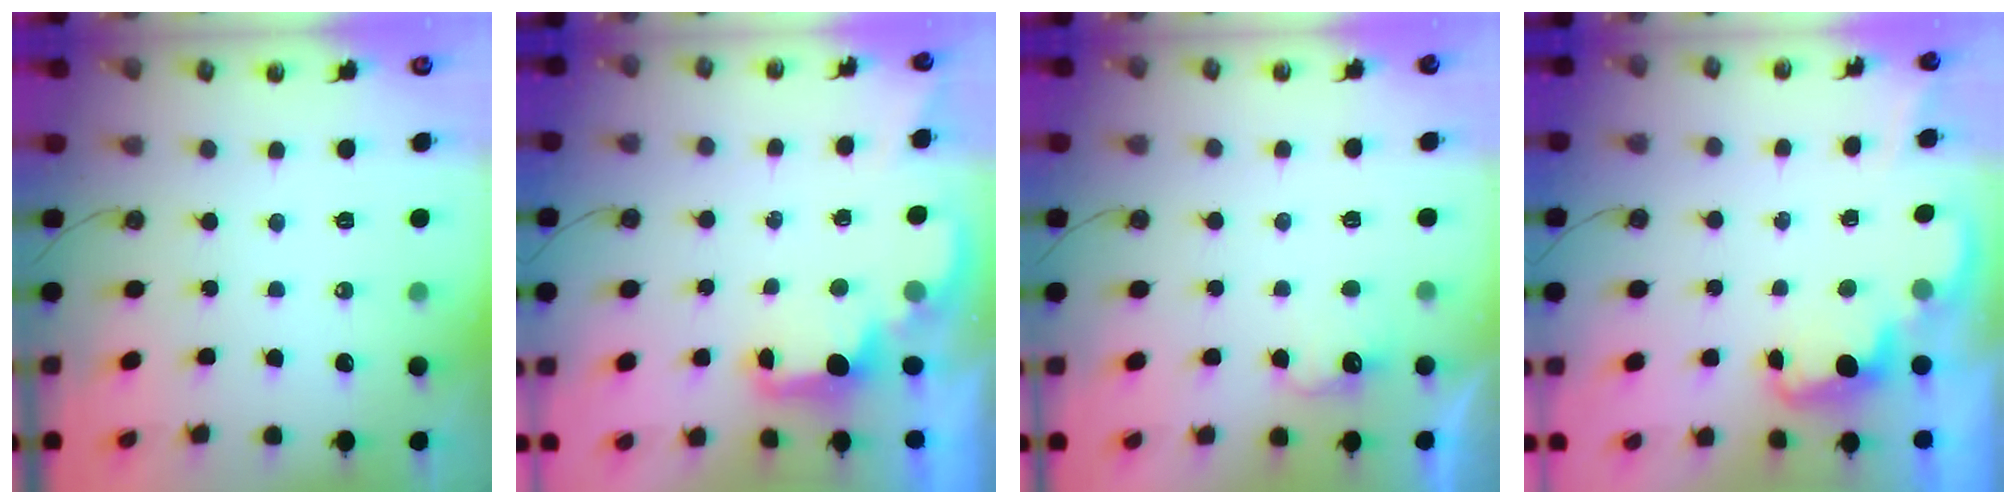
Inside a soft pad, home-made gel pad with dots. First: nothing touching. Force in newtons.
{"total": 2.4, "press": 2.3, "slide": 0.8}
{"total": 3.7, "press": 3.5, "slide": 1.0}
{"total": 2.2, "press": 2.1, "slide": 0.5}